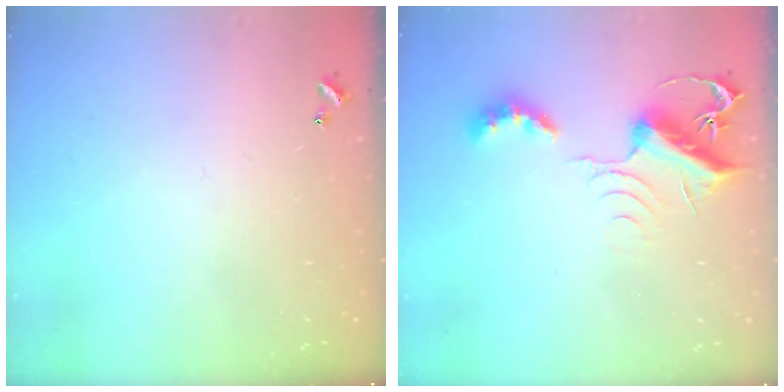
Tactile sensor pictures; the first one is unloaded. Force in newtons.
{"total": 10.3, "press": 10.2, "slide": 1.0}